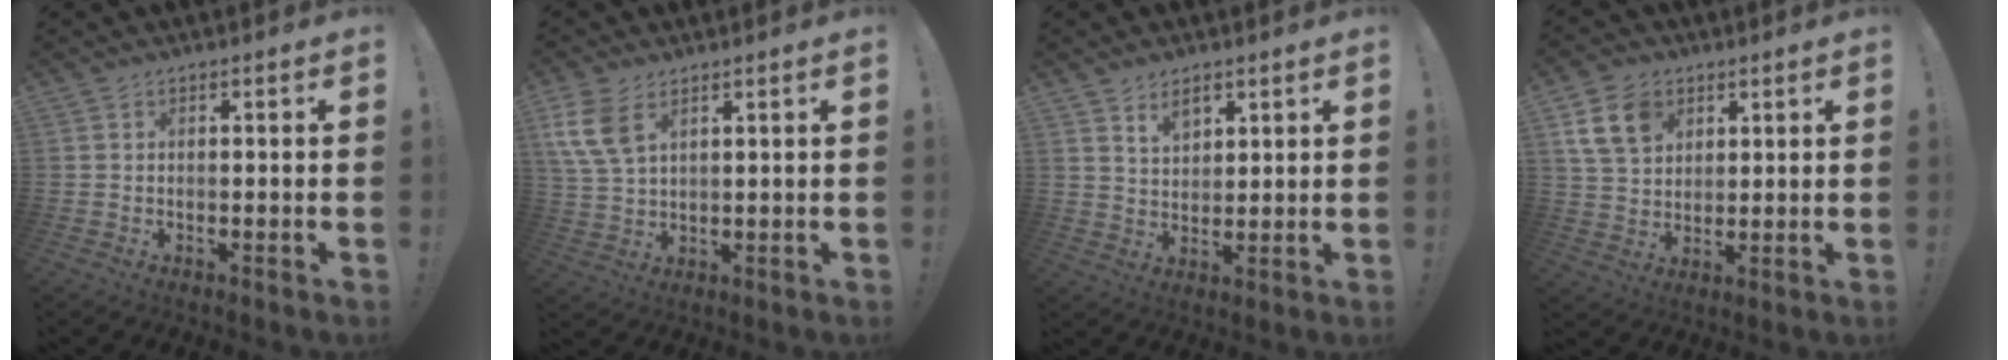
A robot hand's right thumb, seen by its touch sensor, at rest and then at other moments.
{"total": 9.3, "force": [4.6, 5.6, 5.9], "torque": [-0.125, -0.009, 0.092]}
{"total": 5.9, "force": [4.1, 3.5, 2.4], "torque": [-0.039, -0.021, 0.074]}
{"total": 11.3, "force": [5.6, 8.2, 5.5], "torque": [-0.095, -0.012, 0.113]}